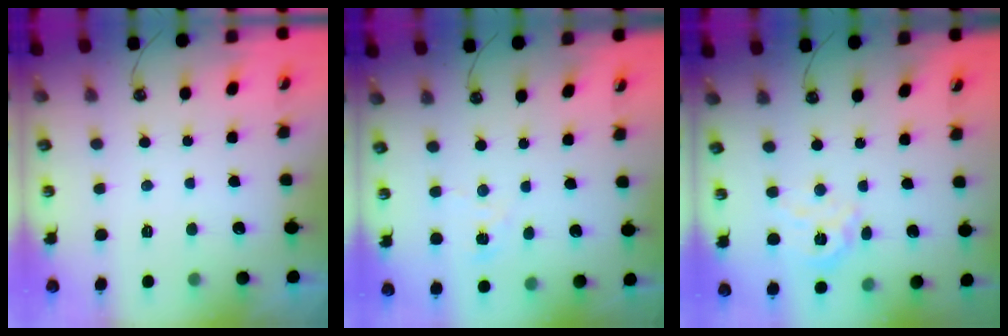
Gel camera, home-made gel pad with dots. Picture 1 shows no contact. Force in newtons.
{"total": 3.7, "press": 3.7, "slide": 0.4}
{"total": 9.9, "press": 9.9, "slide": 0.8}